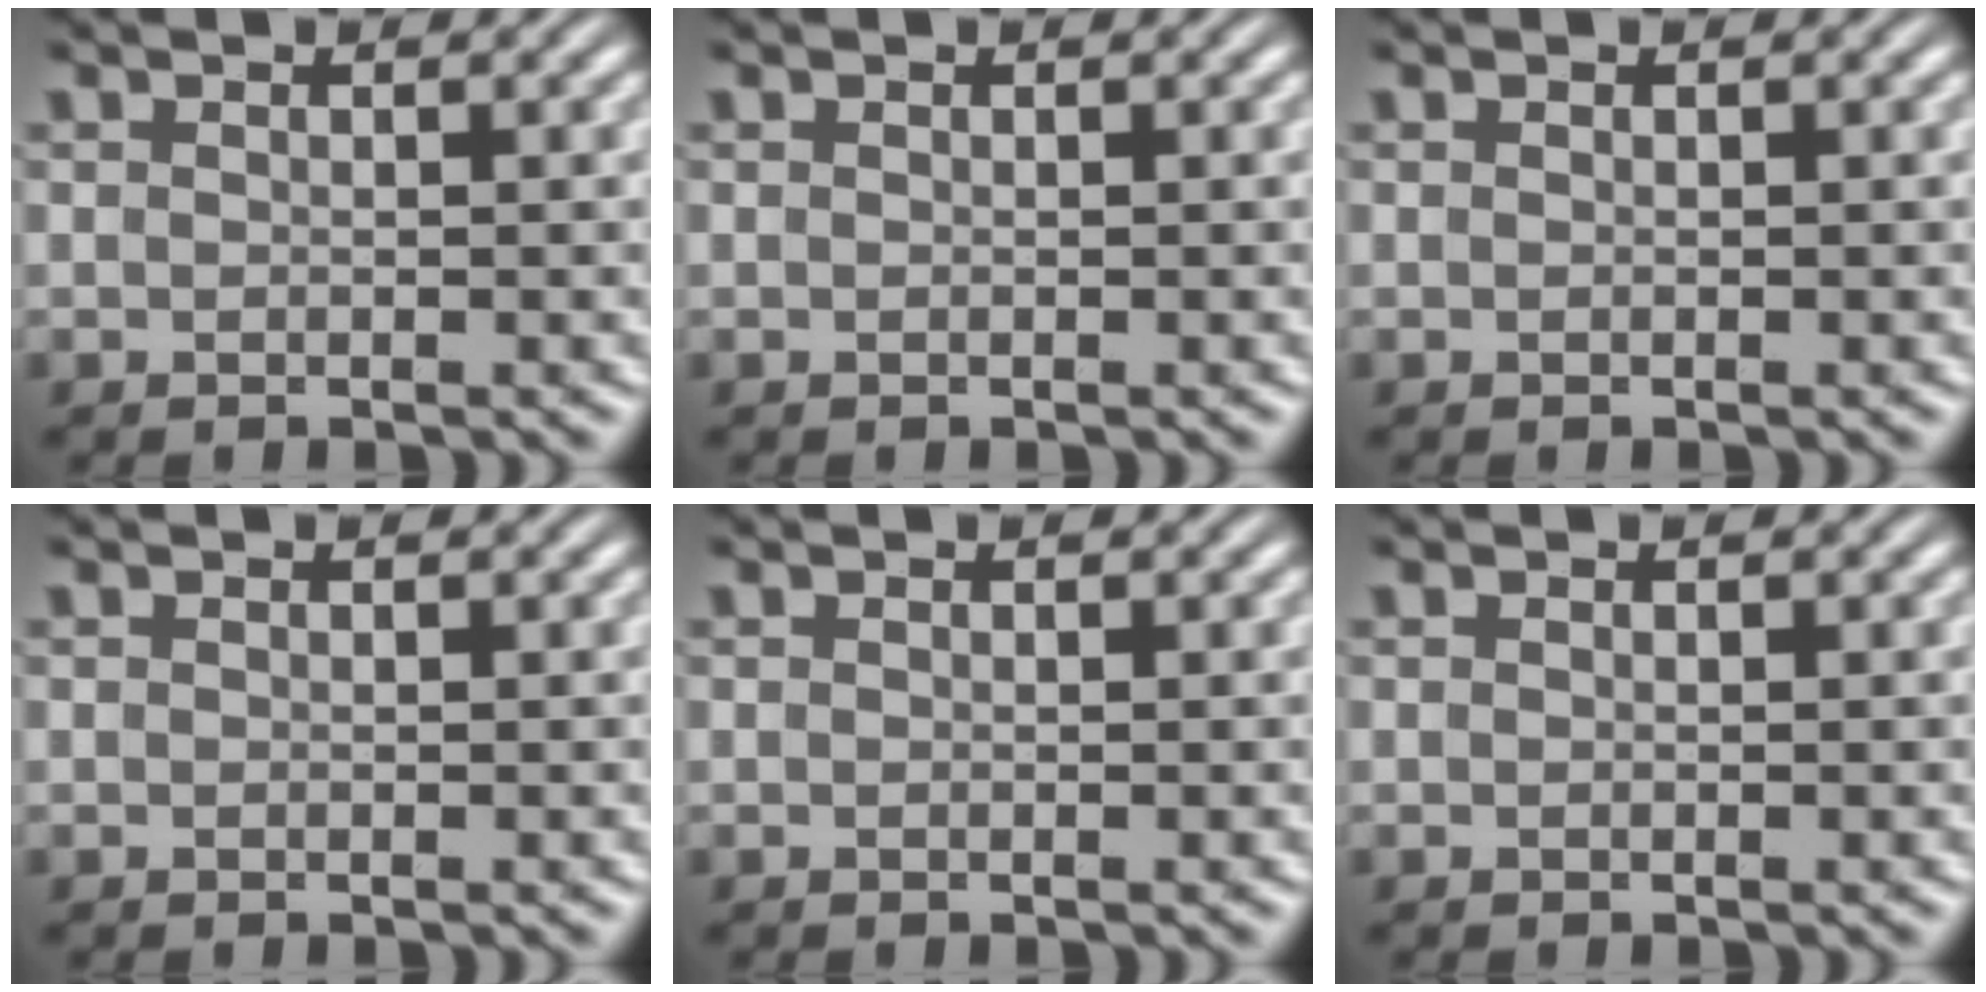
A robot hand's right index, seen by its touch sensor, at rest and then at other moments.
{"total": 0.0}
{"total": 0.0}
{"total": 0.0}
{"total": 0.0}
{"total": 0.0}